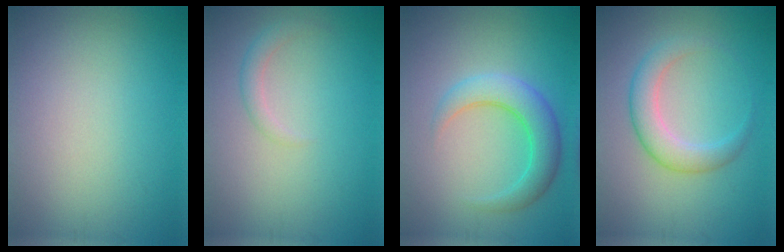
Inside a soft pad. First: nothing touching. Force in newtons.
{"total": 1.3, "press": 1.3, "slide": 0.1}
{"total": 4.2, "press": 4.2, "slide": 0.1}
{"total": 3.4, "press": 3.4, "slide": 0.2}